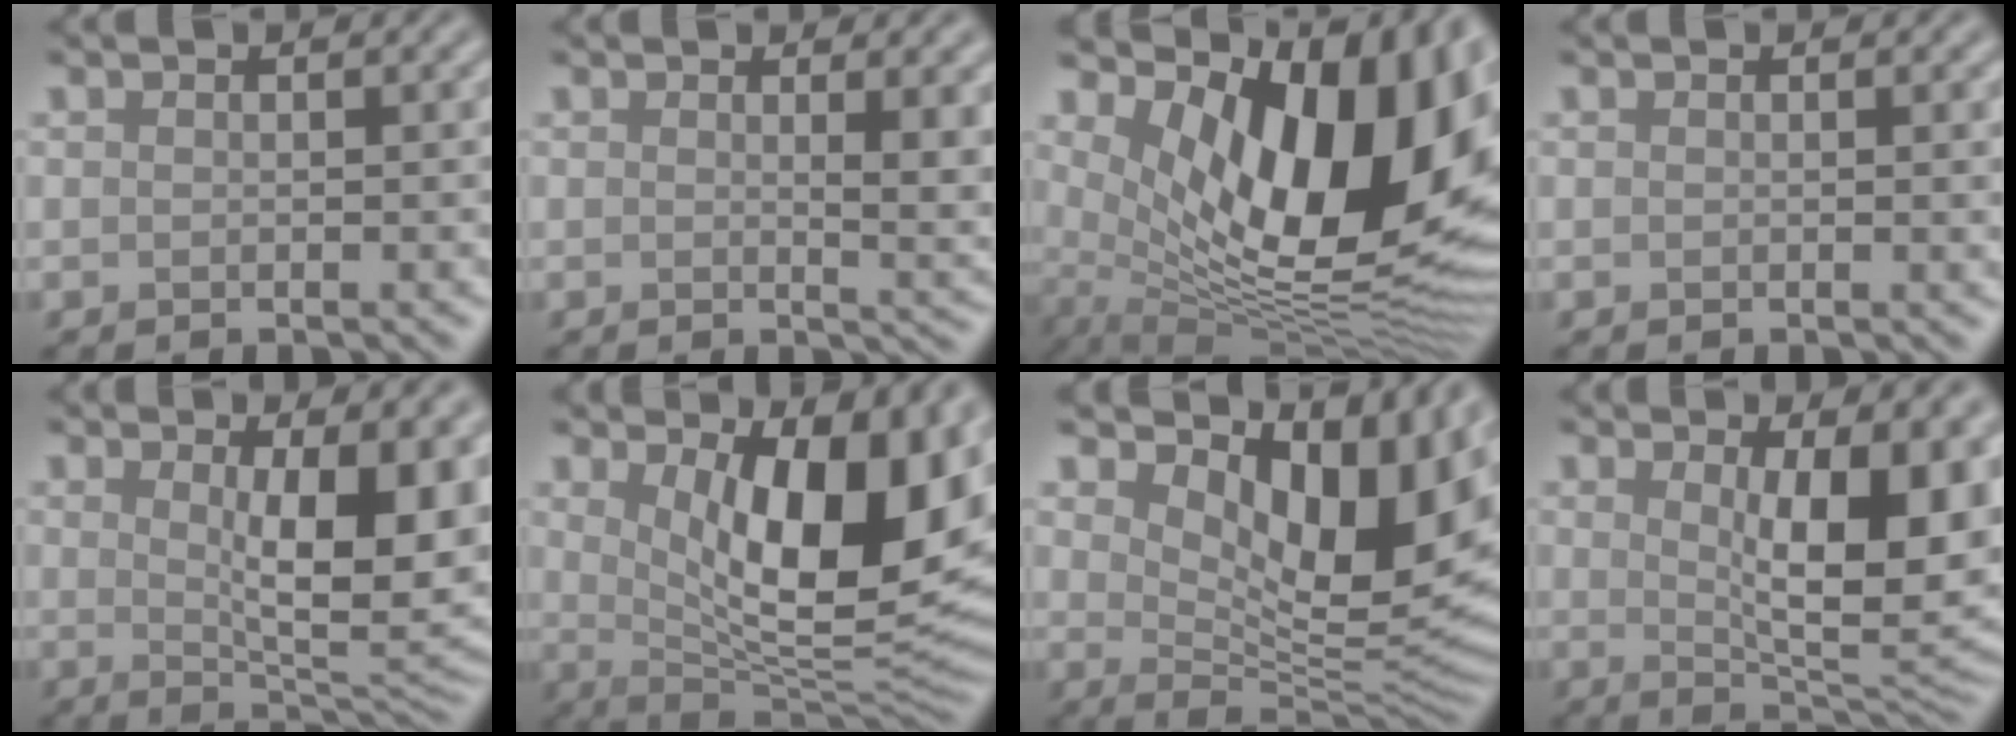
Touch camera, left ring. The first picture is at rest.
{"total": 3.5, "force": [1.1, 1.1, 3.2], "torque": [-0.034, -0.006, 0.017]}
{"total": 14.8, "force": [4.0, 6.8, 12.6], "torque": [-0.179, -0.016, 0.072]}
{"total": 0.9, "force": [0.2, 0.2, 0.9], "torque": [-0.006, -0.001, 0.001]}
{"total": 10.1, "force": [1.8, 3.3, 9.4], "torque": [-0.127, -0.013, 0.034]}
{"total": 12.9, "force": [3.5, 5.2, 11.3], "torque": [-0.144, -0.013, 0.055]}
{"total": 11.6, "force": [4.9, 5.0, 9.3], "torque": [-0.139, -0.007, 0.091]}
{"total": 11.2, "force": [1.9, 3.9, 10.4], "torque": [-0.128, -0.015, 0.034]}